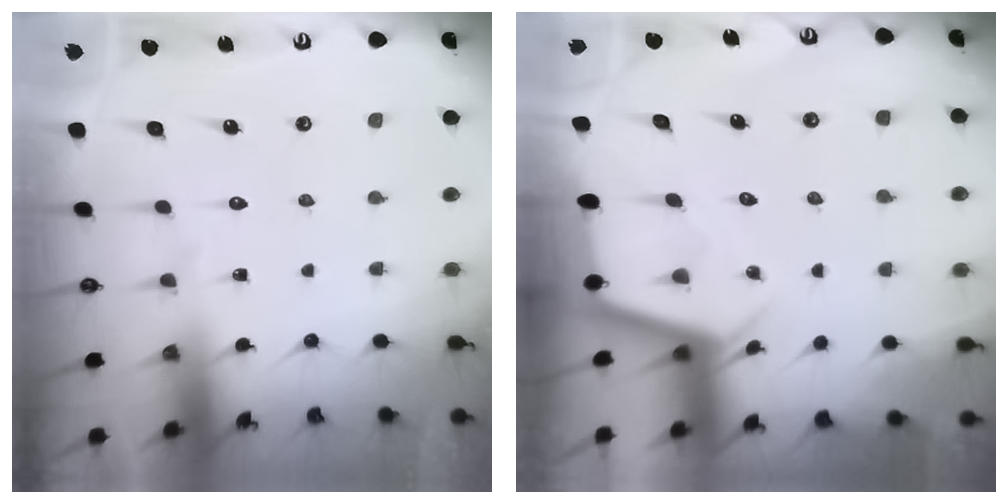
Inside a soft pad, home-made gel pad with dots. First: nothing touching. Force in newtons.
{"total": 2.8, "press": 2.8, "slide": 0.4}